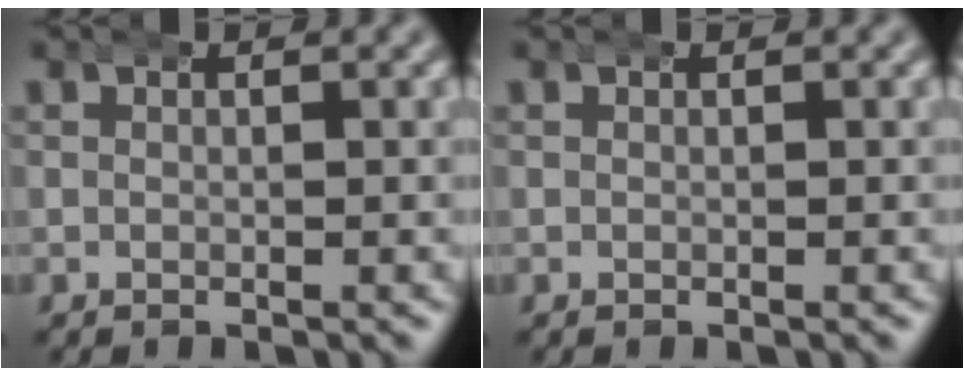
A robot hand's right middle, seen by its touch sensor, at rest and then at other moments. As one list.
[{"total": 0.0}]